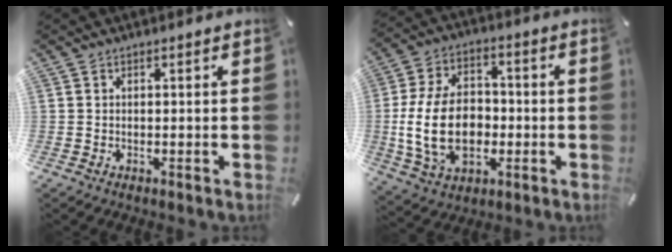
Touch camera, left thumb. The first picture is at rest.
{"total": 17.3, "force": [-2.0, 12.1, 12.3], "torque": [-0.264, 0.008, -0.034]}